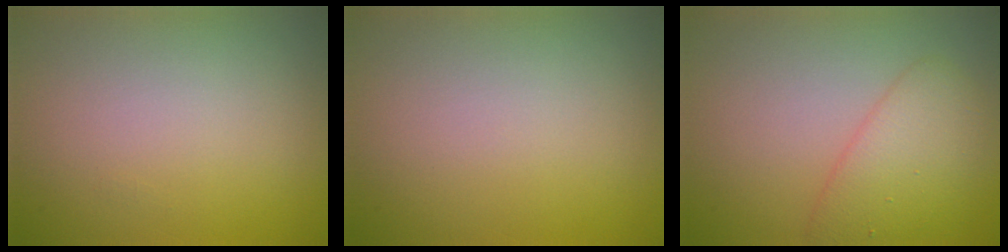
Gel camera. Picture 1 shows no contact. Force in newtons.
{"total": 0.0}
{"total": 3.7, "press": 3.7, "slide": 0.1}